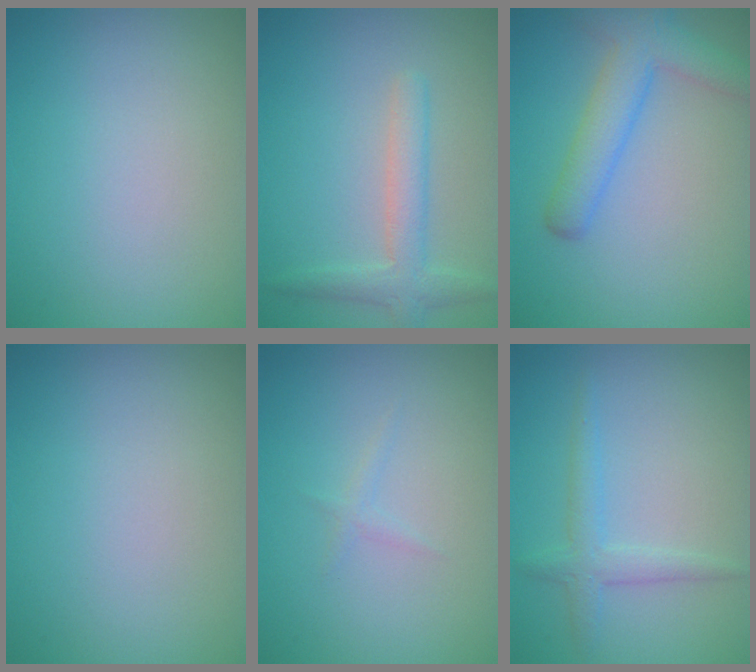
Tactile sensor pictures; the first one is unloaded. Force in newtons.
{"total": 2.8, "press": 2.8, "slide": 0.1}
{"total": 4.4, "press": 4.4, "slide": 0.3}
{"total": 0.0}
{"total": 0.7, "press": 0.7, "slide": 0.1}
{"total": 2.1, "press": 2.1, "slide": 0.1}